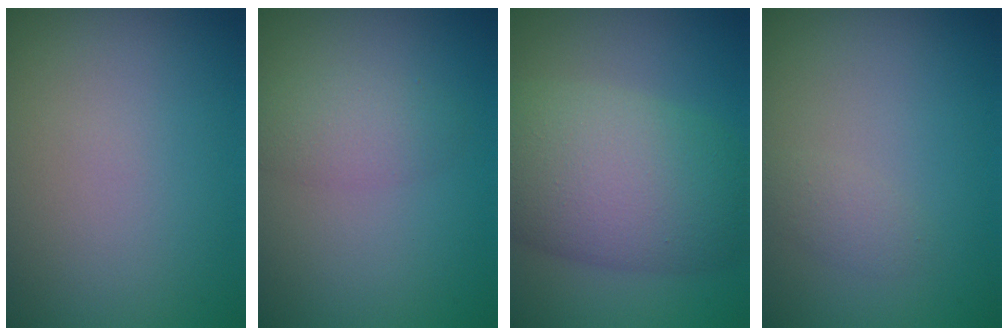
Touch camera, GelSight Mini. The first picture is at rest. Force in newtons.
{"total": 2.3, "press": 2.3, "slide": 0.0}
{"total": 9.5, "press": 9.5, "slide": 0.3}
{"total": 1.1, "press": 1.1, "slide": 0.0}